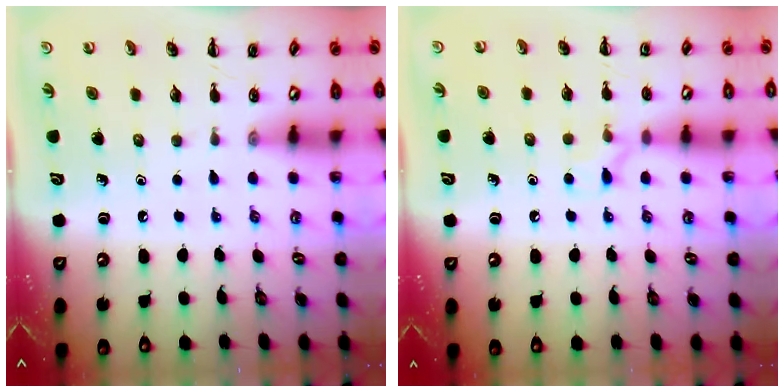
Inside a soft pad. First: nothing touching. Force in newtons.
{"total": 5.8, "press": 5.5, "slide": 1.8}